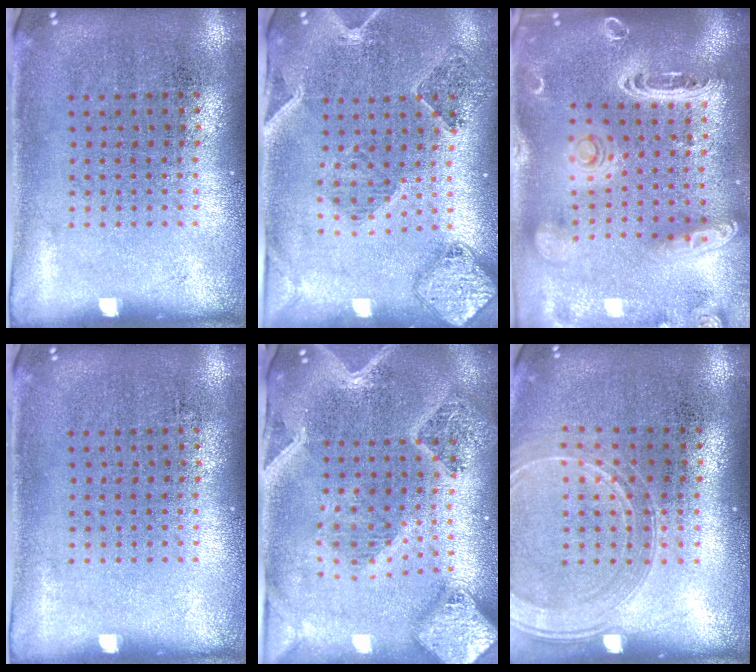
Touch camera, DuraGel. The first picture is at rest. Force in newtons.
{"total": 0.9, "press": 0.9, "slide": 0.2}
{"total": 3.3, "press": 2.7, "slide": 1.9}
{"total": 0.0}
{"total": 3.3, "press": 2.8, "slide": 1.8}
{"total": 1.4, "press": 1.4, "slide": 0.3}